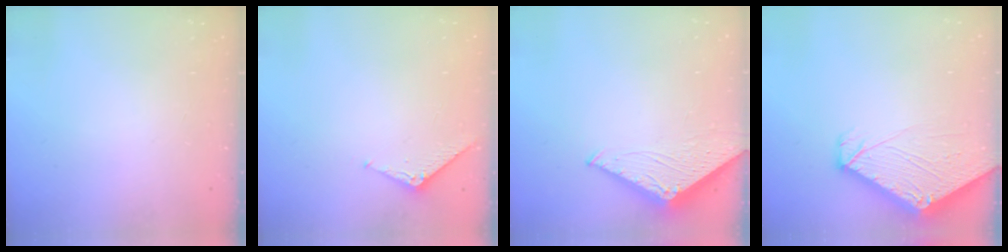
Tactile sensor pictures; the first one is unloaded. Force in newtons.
{"total": 5.2, "press": 5.2, "slide": 0.4}
{"total": 4.4, "press": 4.4, "slide": 0.3}
{"total": 4.9, "press": 4.9, "slide": 0.5}